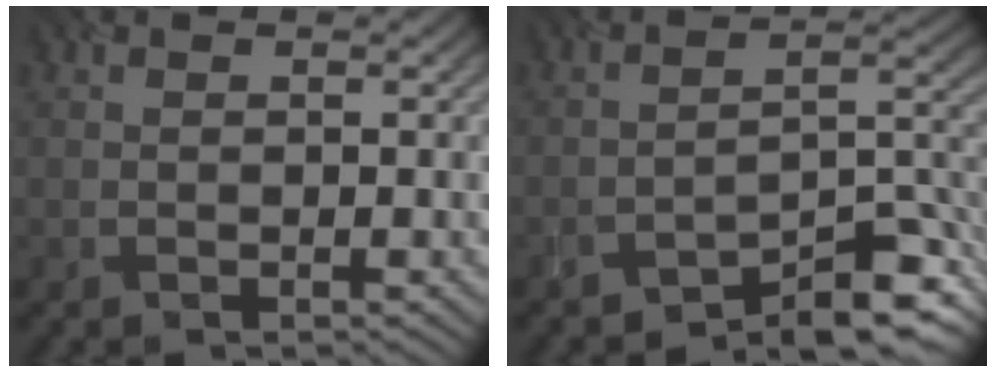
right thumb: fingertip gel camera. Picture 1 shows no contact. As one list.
[{"total": 7.8, "force": [-6.9, 1.7, 3.3], "torque": [-0.031, 0.011, -0.125]}]